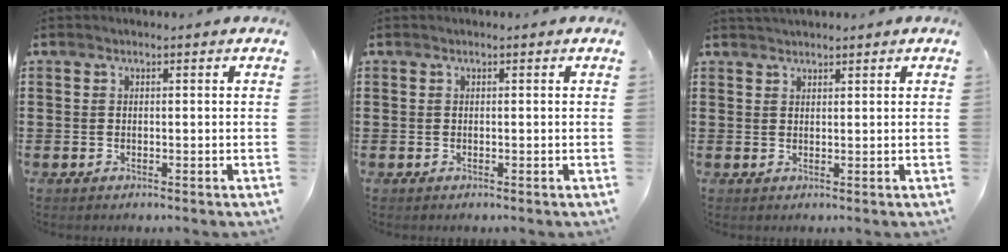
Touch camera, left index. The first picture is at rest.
{"total": 0.0}
{"total": 1.3, "force": [1.3, 0.2, 0.2], "torque": [-0.006, 0.000, 0.025]}